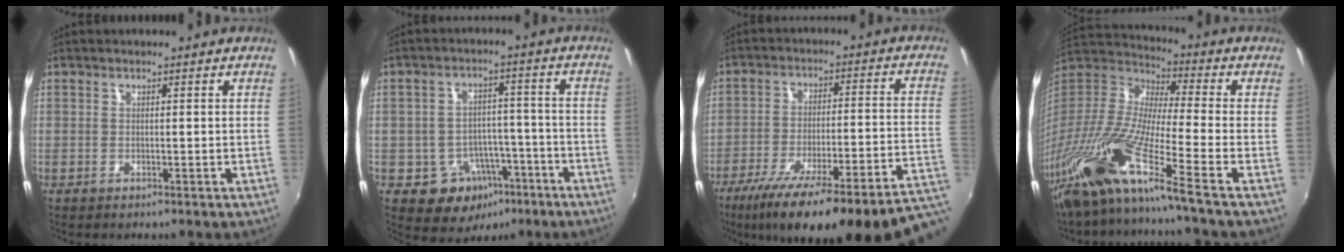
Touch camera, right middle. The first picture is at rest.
{"total": 10.8, "force": [-5.5, 8.5, 3.8], "torque": [-0.080, 0.024, -0.052]}
{"total": 26.4, "force": [-19.7, 1.0, 17.6], "torque": [-0.240, -0.060, -0.277]}
{"total": 19.4, "force": [-13.6, -0.8, 13.8], "torque": [-0.251, -0.045, -0.267]}